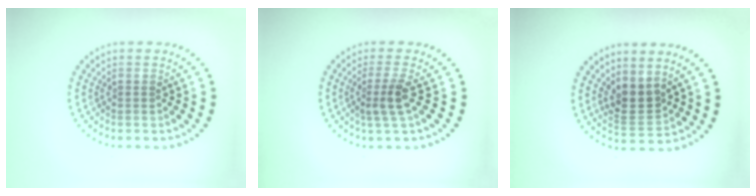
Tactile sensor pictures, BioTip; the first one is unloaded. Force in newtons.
{"total": 2.4, "press": 1.8, "slide": 1.6}
{"total": 2.7, "press": 2.3, "slide": 1.5}